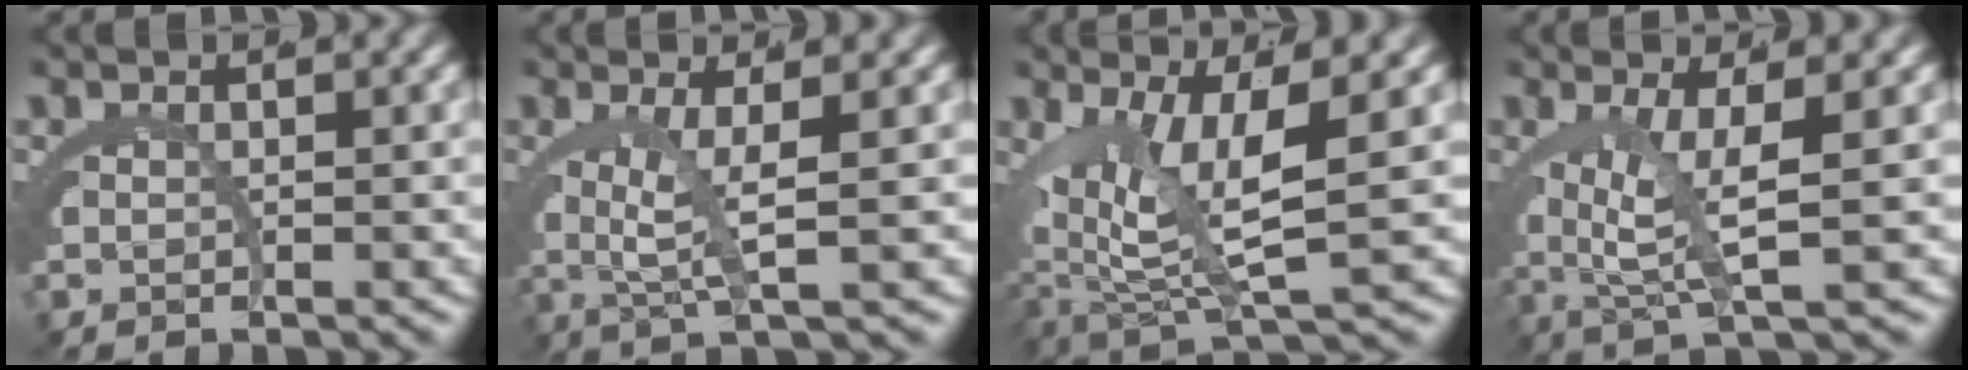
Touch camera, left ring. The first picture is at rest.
{"total": 3.2, "force": [0.2, -0.7, 3.1], "torque": [-0.048, 0.001, 0.005]}
{"total": 5.4, "force": [0.0, 1.5, 5.2], "torque": [-0.084, -0.017, 0.006]}
{"total": 4.0, "force": [0.1, 0.1, 4.0], "torque": [-0.064, -0.002, 0.004]}